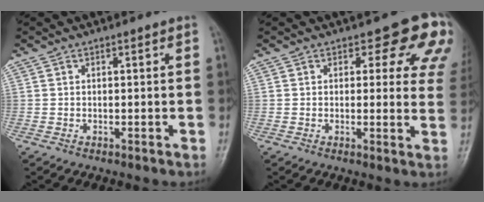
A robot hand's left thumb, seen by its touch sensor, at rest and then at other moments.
{"total": 10.9, "force": [6.7, 5.6, 6.5], "torque": [-0.022, -0.030, 0.052]}